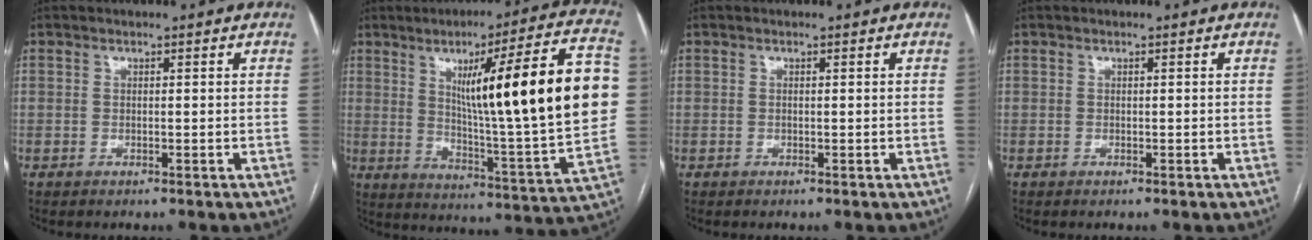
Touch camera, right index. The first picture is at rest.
{"total": 25.7, "force": [4.6, 1.0, 25.2], "torque": [-0.333, 0.009, 0.060]}
{"total": 0.0}
{"total": 0.0}